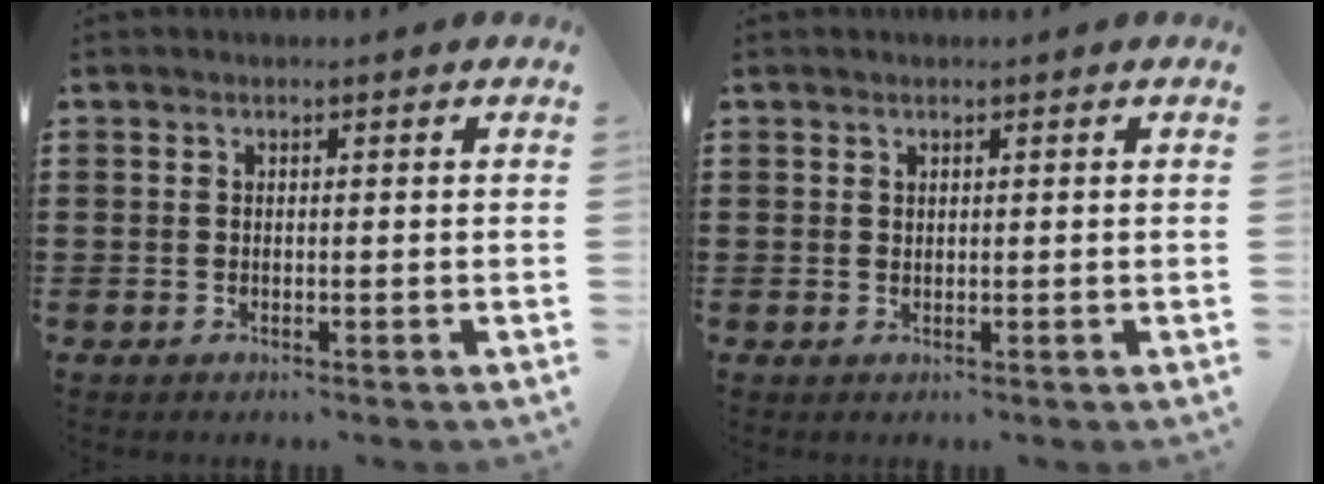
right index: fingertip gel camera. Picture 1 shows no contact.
{"total": 0.5, "force": [0.4, 0.3, 0.1], "torque": [-0.003, 0.002, 0.007]}